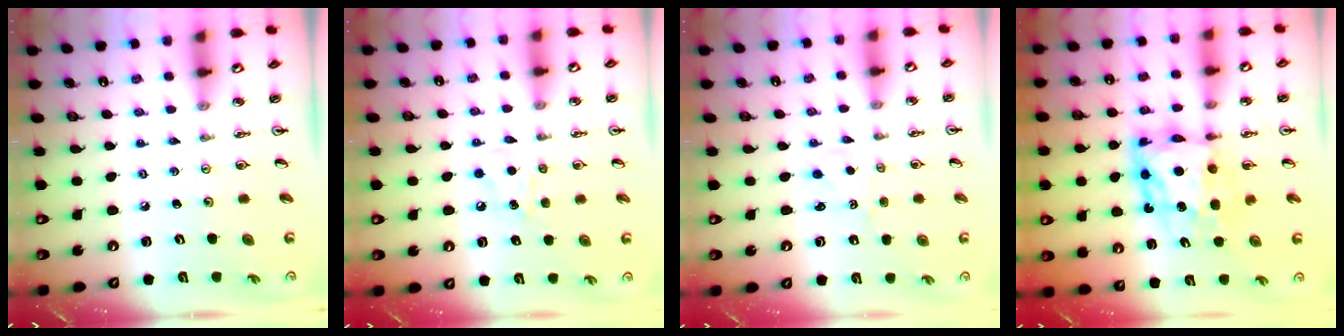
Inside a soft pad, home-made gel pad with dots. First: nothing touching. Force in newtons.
{"total": 5.9, "press": 5.9, "slide": 0.8}
{"total": 1.5, "press": 1.4, "slide": 0.3}
{"total": 10.0, "press": 9.9, "slide": 1.2}